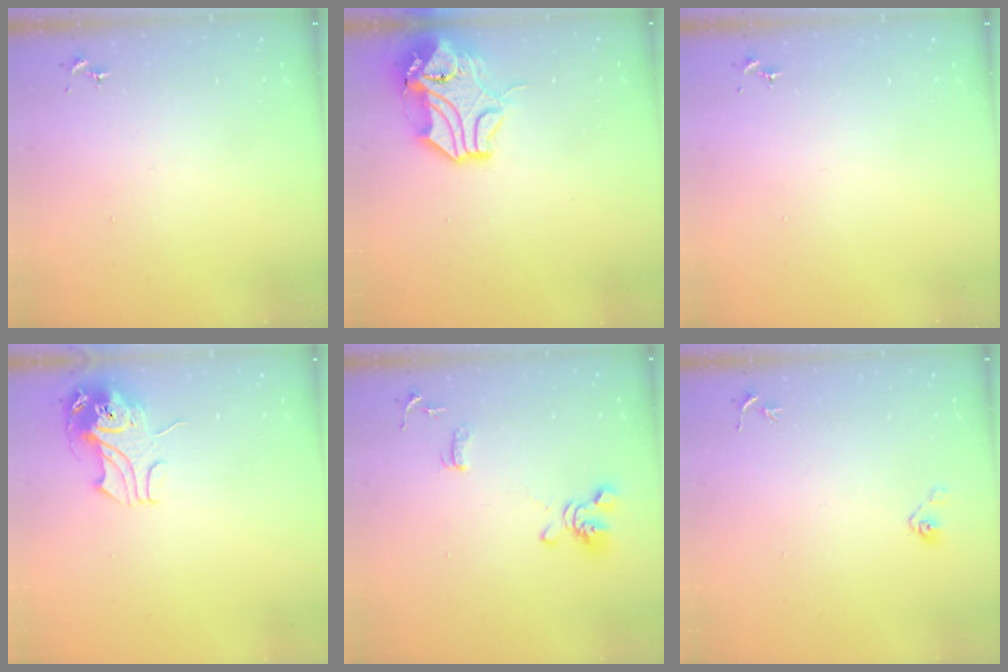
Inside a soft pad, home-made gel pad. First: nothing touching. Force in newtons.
{"total": 13.7, "press": 13.5, "slide": 1.8}
{"total": 0.0}
{"total": 11.0, "press": 10.9, "slide": 1.5}
{"total": 11.5, "press": 11.4, "slide": 1.6}
{"total": 4.0, "press": 3.6, "slide": 1.8}